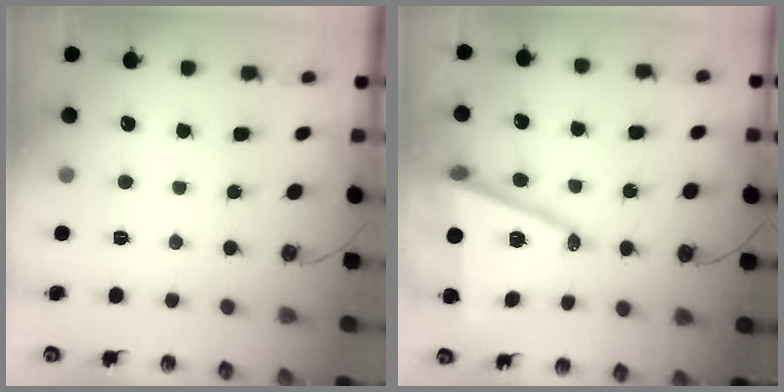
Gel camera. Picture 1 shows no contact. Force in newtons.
{"total": 13.8, "press": 13.2, "slide": 4.0}